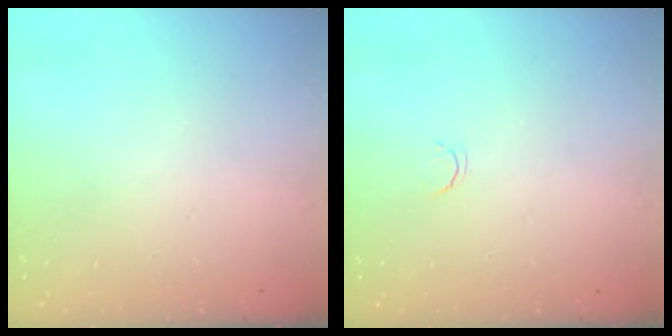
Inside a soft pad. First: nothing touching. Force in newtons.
{"total": 2.1, "press": 2.1, "slide": 0.4}